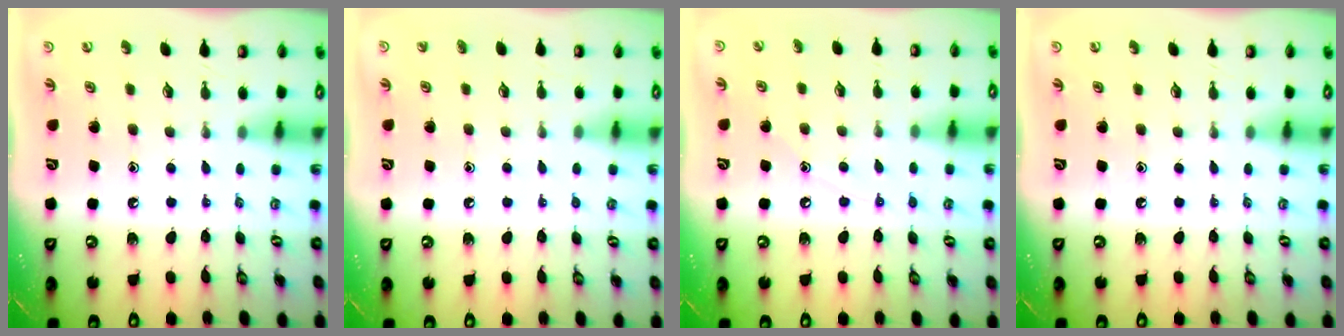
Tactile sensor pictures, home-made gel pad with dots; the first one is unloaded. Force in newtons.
{"total": 2.1, "press": 2.1, "slide": 0.2}
{"total": 6.9, "press": 6.9, "slide": 0.7}
{"total": 0.0}